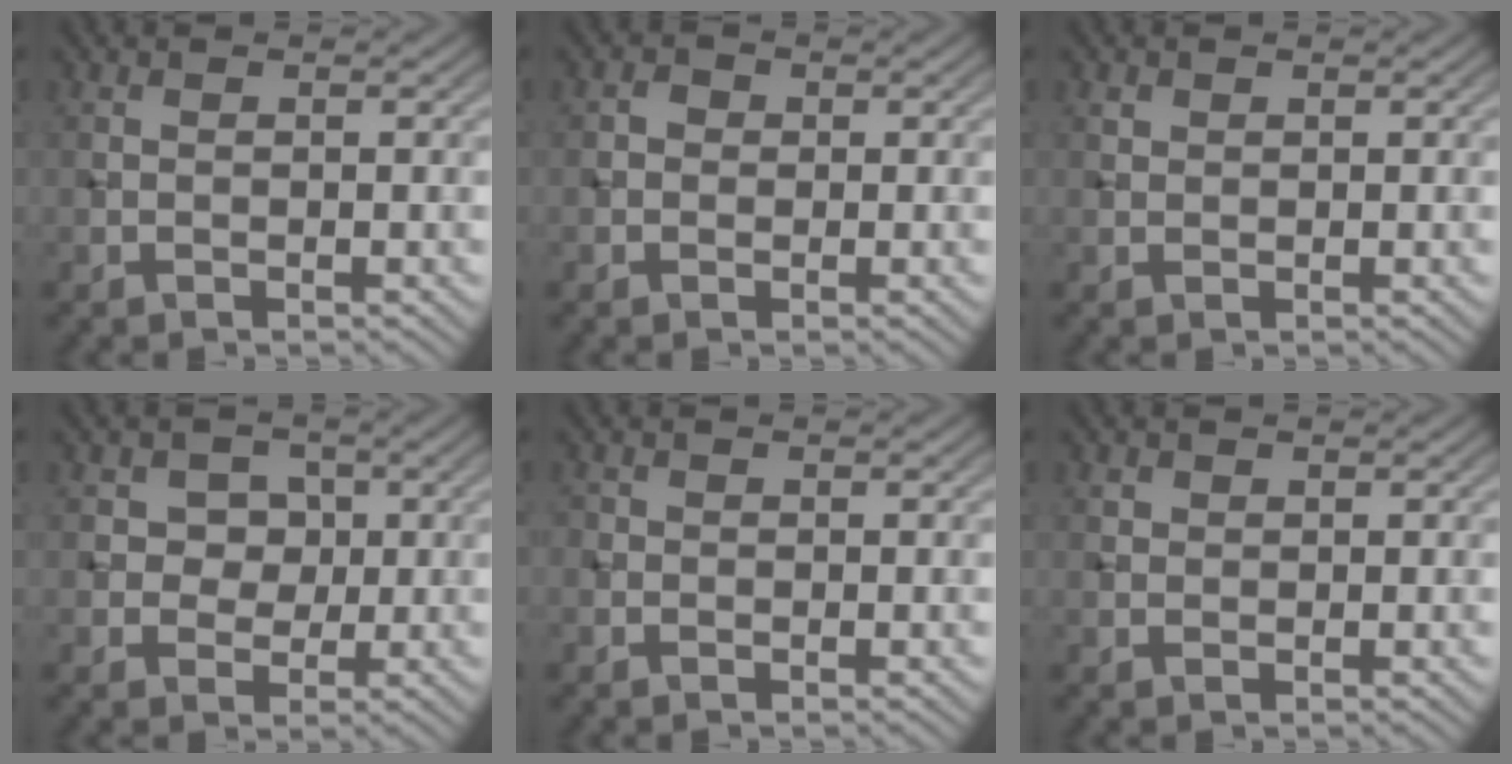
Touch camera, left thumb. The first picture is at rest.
{"total": 1.3, "force": [0.0, 1.2, 0.4], "torque": [-0.006, -0.001, -0.005]}
{"total": 0.8, "force": [0.5, 0.6, 0.2], "torque": [-0.005, -0.001, 0.010]}
{"total": 4.6, "force": [1.3, 4.1, 1.7], "torque": [-0.033, -0.003, 0.015]}
{"total": 0.9, "force": [-0.2, 0.8, 0.2], "torque": [-0.001, -0.004, -0.005]}
{"total": 1.0, "force": [0.5, 0.8, 0.2], "torque": [-0.003, -0.001, 0.009]}